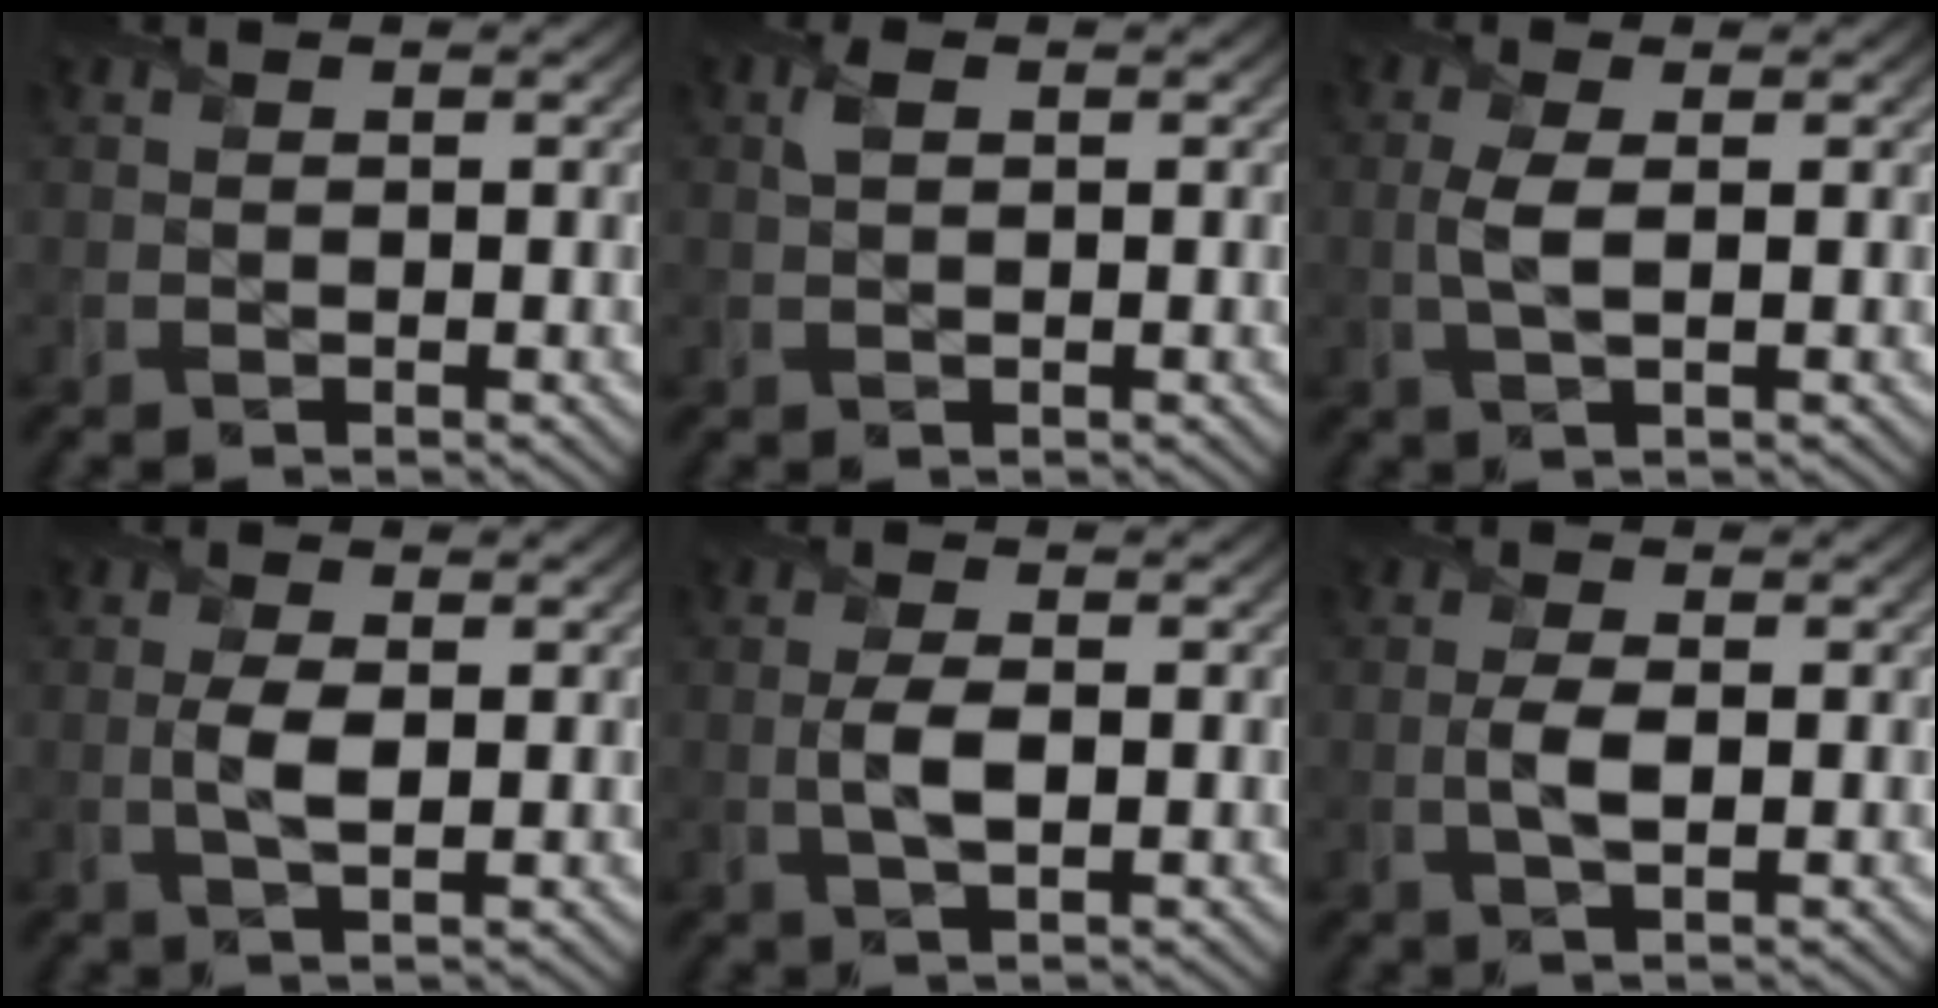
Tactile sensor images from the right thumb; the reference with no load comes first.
{"total": 1.4, "force": [0.7, 0.7, 1.0], "torque": [-0.028, 0.004, 0.010]}
{"total": 2.8, "force": [0.2, 0.8, 2.7], "torque": [-0.067, 0.005, 0.002]}
{"total": 3.1, "force": [0.1, 1.3, 2.8], "torque": [-0.067, 0.000, 0.001]}
{"total": 3.3, "force": [-0.2, 1.4, 3.0], "torque": [-0.068, 0.000, -0.004]}
{"total": 2.7, "force": [-0.1, 1.1, 2.5], "torque": [-0.060, 0.002, -0.005]}